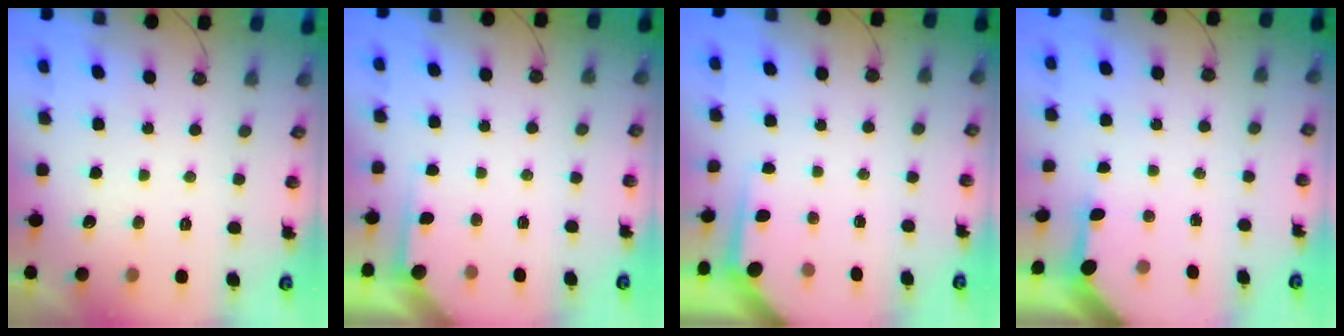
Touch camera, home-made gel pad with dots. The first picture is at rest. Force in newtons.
{"total": 2.9, "press": 2.8, "slide": 0.4}
{"total": 3.8, "press": 3.7, "slide": 0.4}
{"total": 3.1, "press": 3.1, "slide": 0.2}